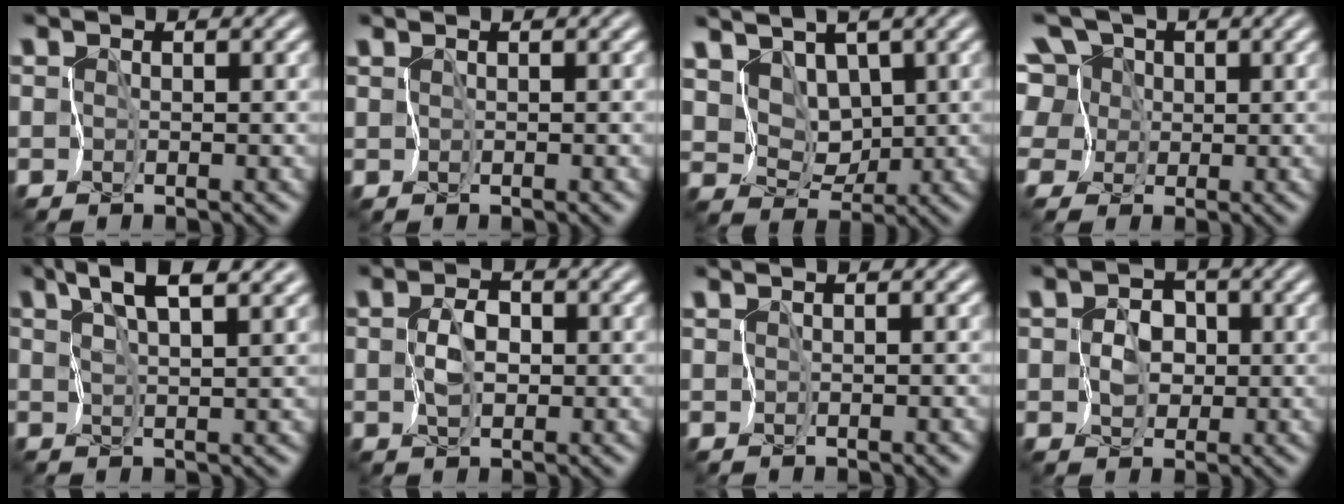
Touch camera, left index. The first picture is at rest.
{"total": 1.1, "force": [0.6, 0.1, 0.9], "torque": [-0.017, 0.000, 0.012]}
{"total": 7.9, "force": [3.9, 4.8, 4.9], "torque": [-0.102, 0.012, 0.057]}
{"total": 8.7, "force": [3.3, 7.2, 3.7], "torque": [-0.080, 0.039, 0.023]}
{"total": 4.1, "force": [2.8, 0.7, 3.0], "torque": [-0.061, 0.006, 0.051]}
{"total": 2.2, "force": [-0.4, 1.6, 1.4], "torque": [-0.034, -0.005, -0.009]}
{"total": 1.5, "force": [0.8, 0.5, 1.1], "torque": [-0.018, 0.006, 0.015]}
{"total": 2.7, "force": [-0.3, 2.3, 1.2], "torque": [-0.019, 0.001, -0.007]}